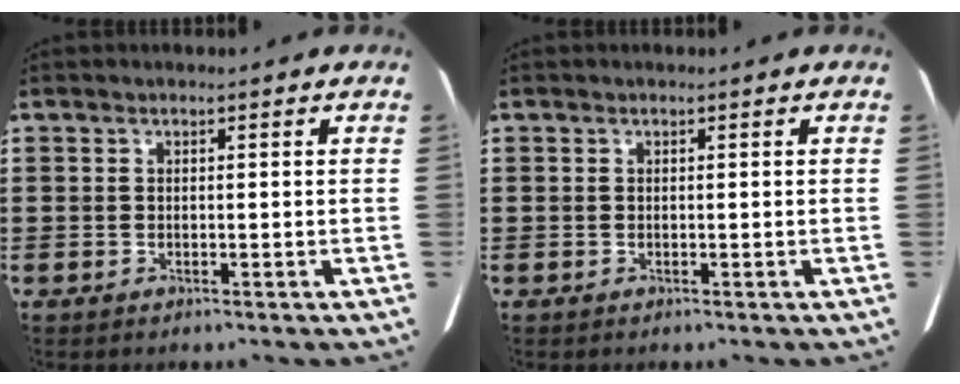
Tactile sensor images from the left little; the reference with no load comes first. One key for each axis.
{"total": 0.0}